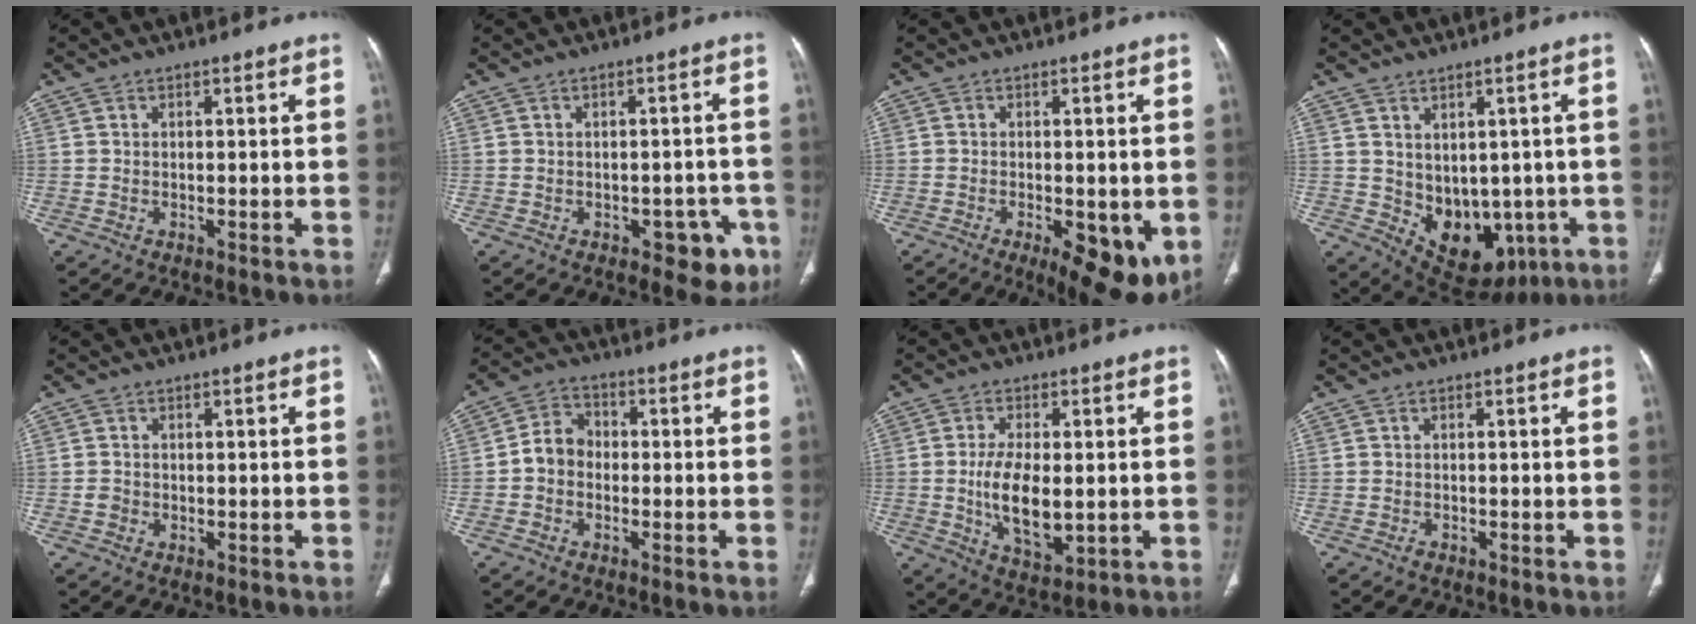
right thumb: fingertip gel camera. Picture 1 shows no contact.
{"total": 6.5, "force": [-3.2, 3.8, 4.3], "torque": [-0.017, 0.015, -0.034]}
{"total": 11.1, "force": [-3.6, 4.4, 9.6], "torque": [-0.121, -0.017, -0.042]}
{"total": 12.5, "force": [-2.3, 9.1, 8.3], "torque": [-0.081, 0.004, 0.002]}
{"total": 1.3, "force": [-0.2, 1.2, 0.4], "torque": [-0.004, 0.003, -0.004]}
{"total": 5.9, "force": [-1.0, 4.9, 3.1], "torque": [-0.038, 0.022, -0.031]}
{"total": 10.1, "force": [-0.6, 4.9, 8.9], "torque": [-0.154, -0.016, -0.002]}
{"total": 0.7, "force": [-0.5, 0.5, 0.3], "torque": [-0.006, 0.000, -0.010]}